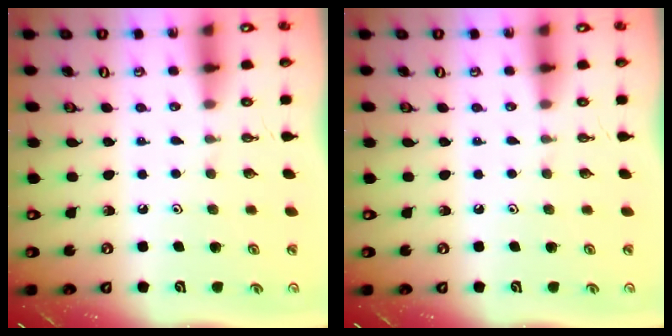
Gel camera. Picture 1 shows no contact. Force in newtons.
{"total": 0.0}